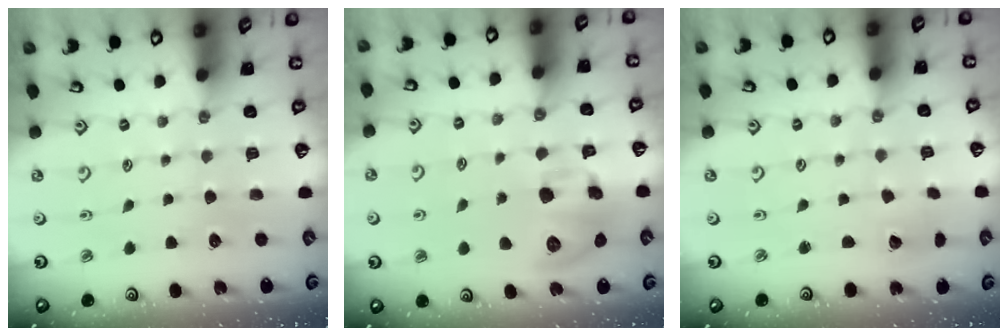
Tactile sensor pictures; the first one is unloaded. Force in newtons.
{"total": 10.9, "press": 10.7, "slide": 2.0}
{"total": 1.8, "press": 1.7, "slide": 0.3}